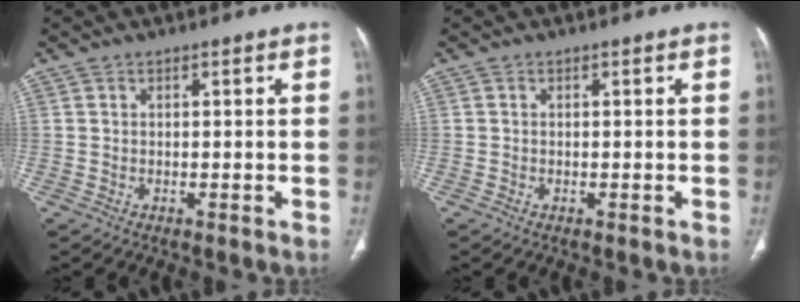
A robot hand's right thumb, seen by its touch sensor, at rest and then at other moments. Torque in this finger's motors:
{"motor_torque": [-0.35, 0.71, -0.29, 0.13, -0.04]}